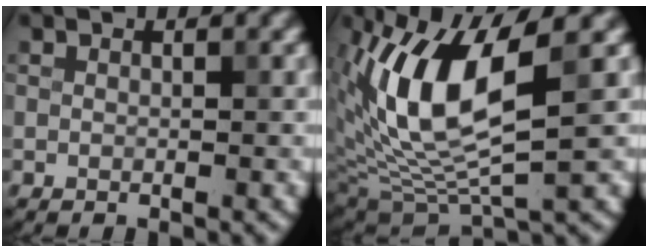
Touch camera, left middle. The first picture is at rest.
{"total": 9.7, "force": [2.4, 3.7, 8.6], "torque": [-0.182, -0.009, 0.050]}